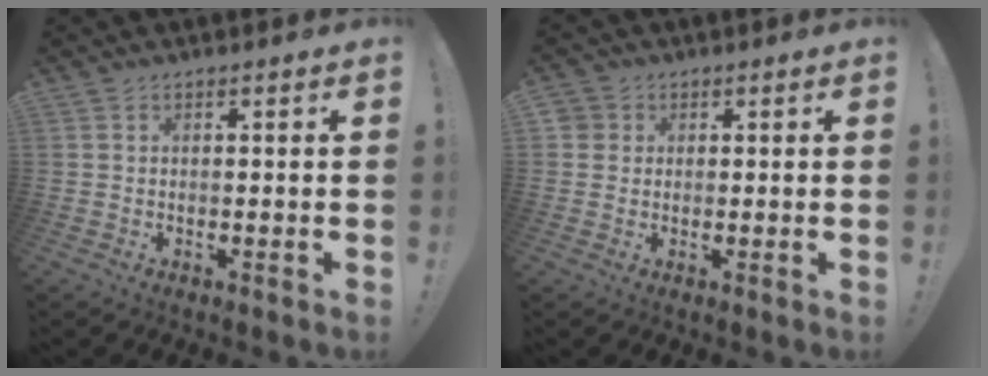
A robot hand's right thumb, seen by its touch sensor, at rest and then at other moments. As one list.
[{"total": 2.6, "force": [0.6, 2.4, 0.5], "torque": [-0.008, 0.002, 0.012]}]